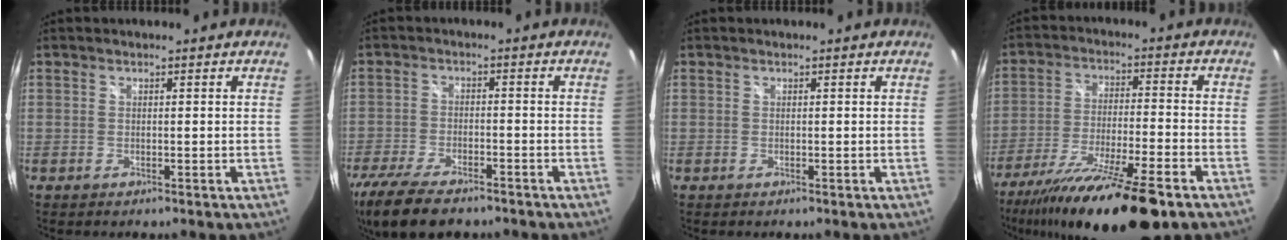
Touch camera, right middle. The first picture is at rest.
{"total": 14.4, "force": [-11.1, 4.8, 7.9], "torque": [-0.185, -0.046, -0.191]}
{"total": 0.0}
{"total": 20.2, "force": [-15.1, 2.3, 13.2], "torque": [-0.247, -0.044, -0.250]}